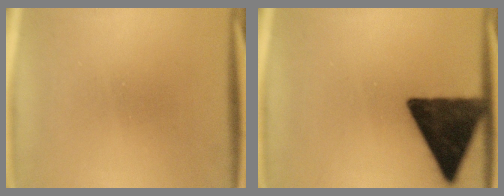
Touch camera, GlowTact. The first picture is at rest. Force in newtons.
{"total": 12.2}